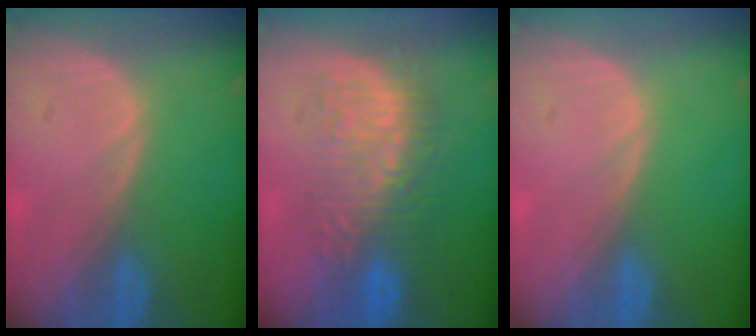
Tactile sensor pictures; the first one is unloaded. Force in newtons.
{"total": 8.7, "press": 8.6, "slide": 1.2}
{"total": 0.0}